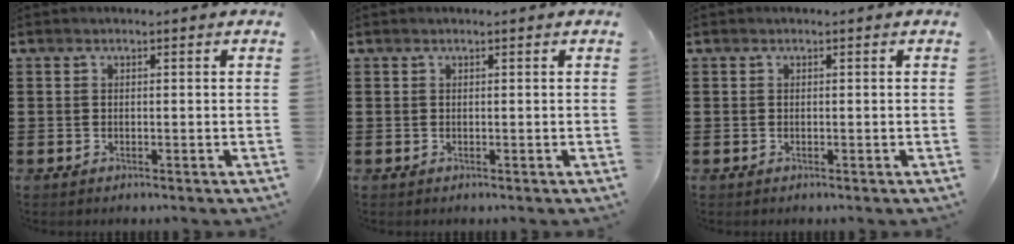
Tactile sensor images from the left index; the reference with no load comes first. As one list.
[{"total": 0.0}, {"total": 0.0}]